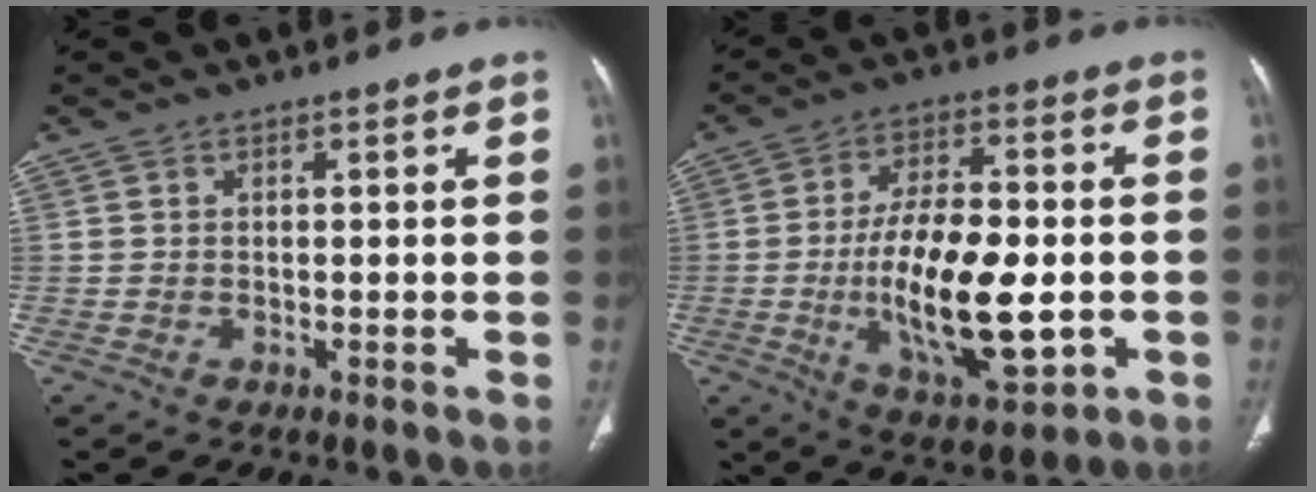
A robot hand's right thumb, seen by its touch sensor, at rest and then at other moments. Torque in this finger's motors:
{"motor_torque": [2.22, 2.79, 1.91, -0.47, 0.51]}